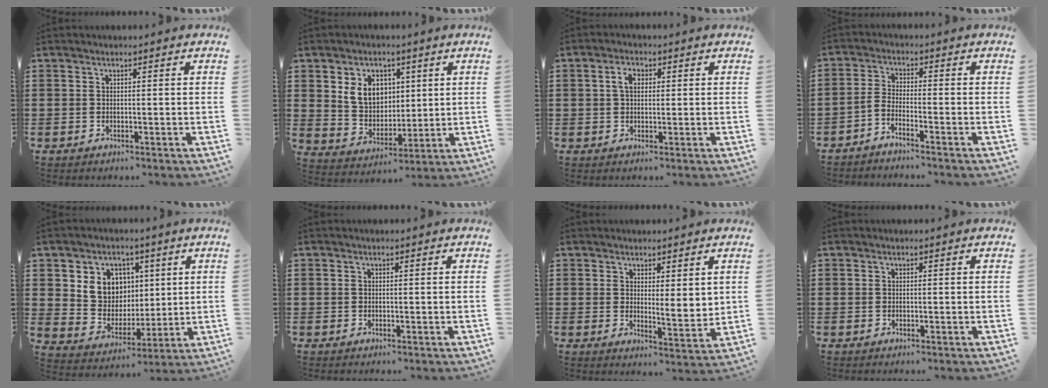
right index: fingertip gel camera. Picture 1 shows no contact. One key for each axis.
{"total": 7.4, "fx": 2.4, "fy": 6.0, "fz": 3.6, "tx": -0.079, "ty": 0.013, "tz": 0.042}
{"total": 2.7, "fx": 0.7, "fy": 1.7, "fz": 2.0, "tx": -0.042, "ty": 0.012, "tz": 0.011}
{"total": 2.6, "fx": -2.5, "fy": -0.2, "fz": 0.6, "tx": -0.023, "ty": -0.001, "tz": -0.055}
{"total": 7.9, "fx": 2.9, "fy": 7.1, "fz": 2.0, "tx": -0.066, "ty": -0.009, "tz": 0.054}
{"total": 0.0}
{"total": 3.4, "fx": 2.4, "fy": 1.3, "fz": 2.0, "tx": -0.029, "ty": -0.010, "tz": 0.041}
{"total": 0.0}